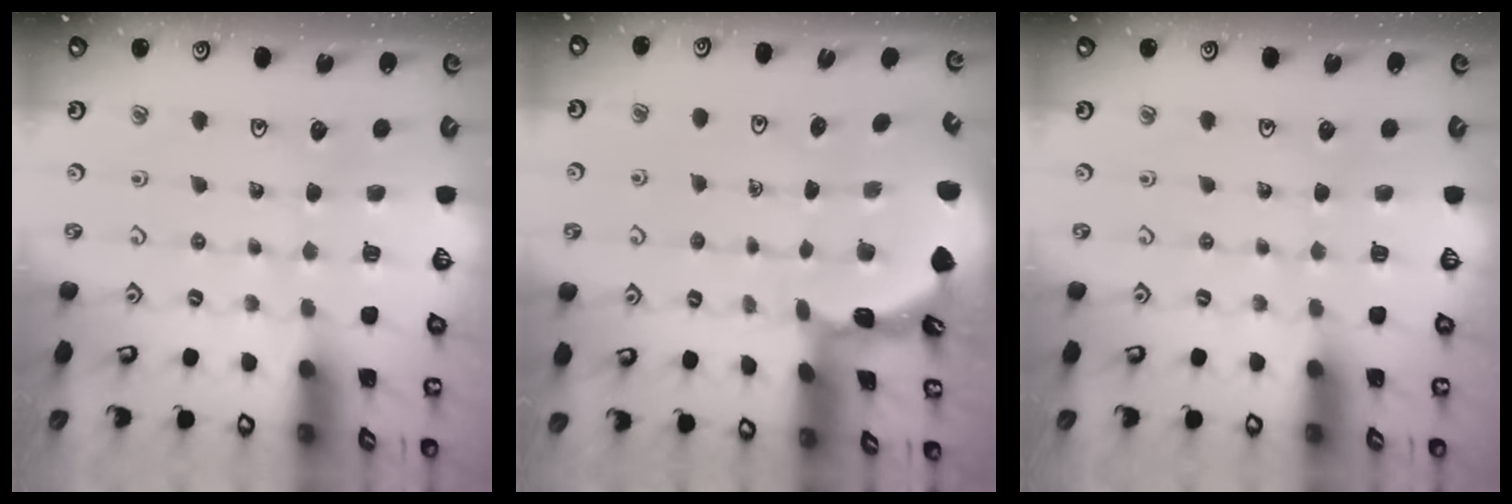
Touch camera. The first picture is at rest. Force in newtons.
{"total": 1.6, "press": 1.6, "slide": 0.2}
{"total": 0.0}